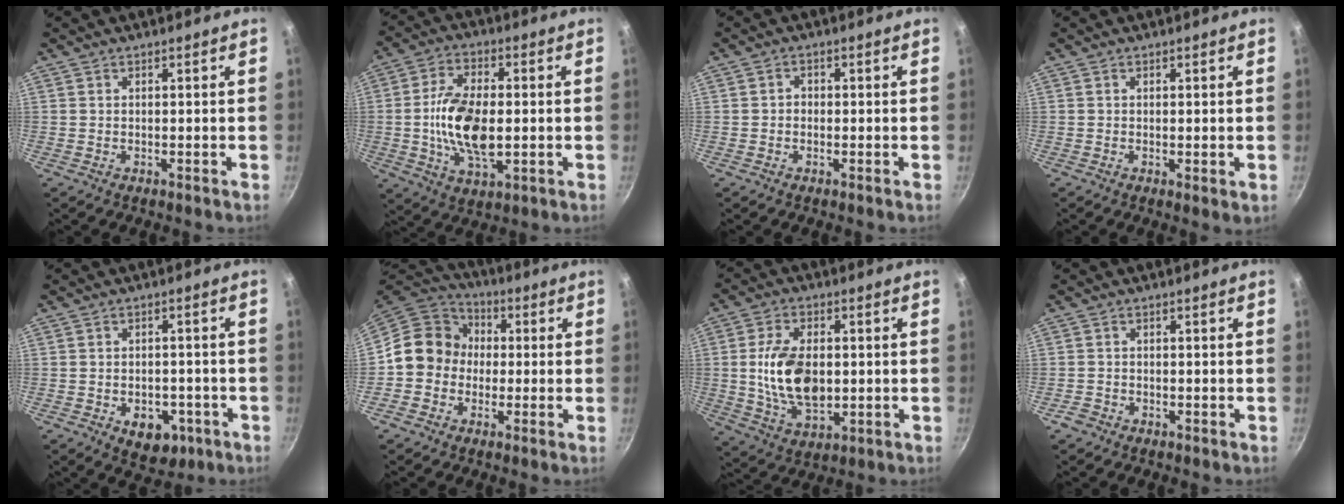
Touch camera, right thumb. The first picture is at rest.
{"total": 13.7, "force": [-0.7, 7.2, 11.6], "torque": [-0.213, 0.009, -0.017]}
{"total": 1.5, "force": [-0.3, 1.3, 0.7], "torque": [-0.008, 0.007, -0.008]}
{"total": 1.1, "force": [0.0, 0.2, 1.1], "torque": [-0.017, -0.007, -0.001]}
{"total": 8.1, "force": [-3.3, 5.4, 5.0], "torque": [-0.038, 0.012, -0.034]}
{"total": 11.1, "force": [-0.3, 10.1, 4.5], "torque": [-0.034, 0.027, -0.029]}
{"total": 13.2, "force": [0.1, 7.9, 10.6], "torque": [-0.181, -0.003, 0.005]}
{"total": 1.8, "force": [-1.4, 1.1, 0.4], "torque": [-0.011, 0.010, -0.024]}